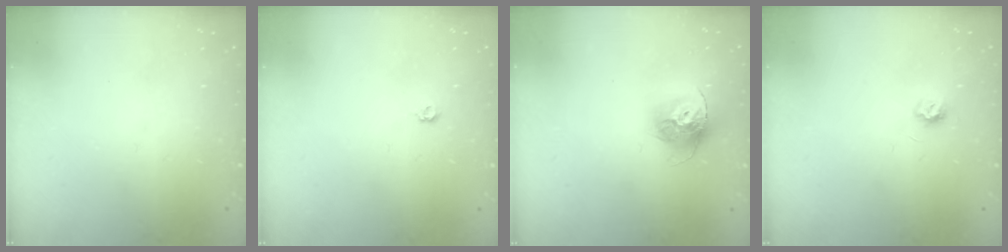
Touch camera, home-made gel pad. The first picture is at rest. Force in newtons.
{"total": 3.5, "press": 3.5, "slide": 0.4}
{"total": 13.8, "press": 13.8, "slide": 1.3}
{"total": 4.6, "press": 4.6, "slide": 0.5}